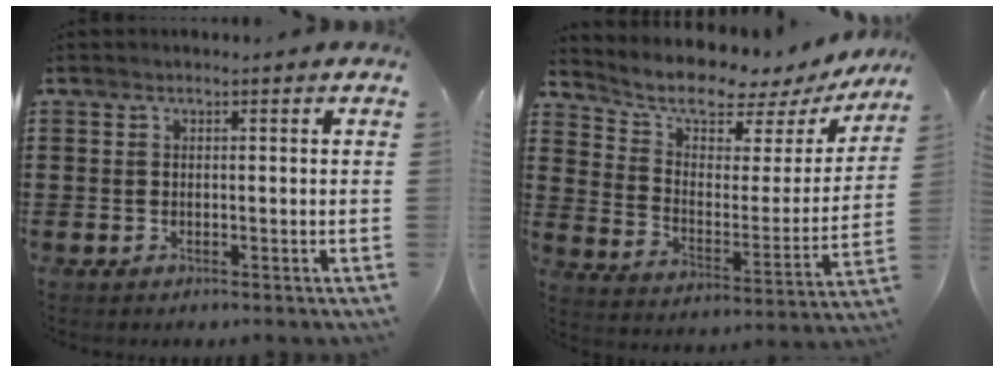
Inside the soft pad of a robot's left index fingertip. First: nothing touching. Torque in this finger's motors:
{"motor_torque": [1.44, -0.70, 0.14, -0.05]}